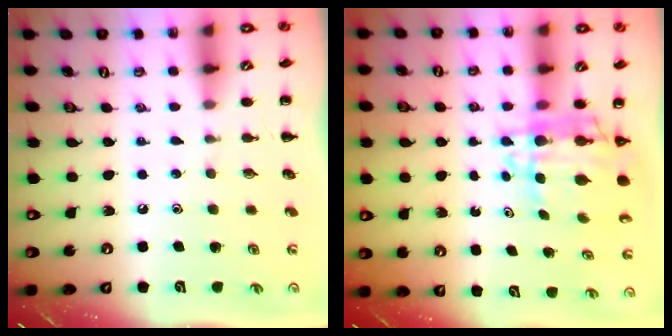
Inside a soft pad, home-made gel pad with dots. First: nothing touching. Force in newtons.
{"total": 8.0, "press": 7.4, "slide": 3.0}